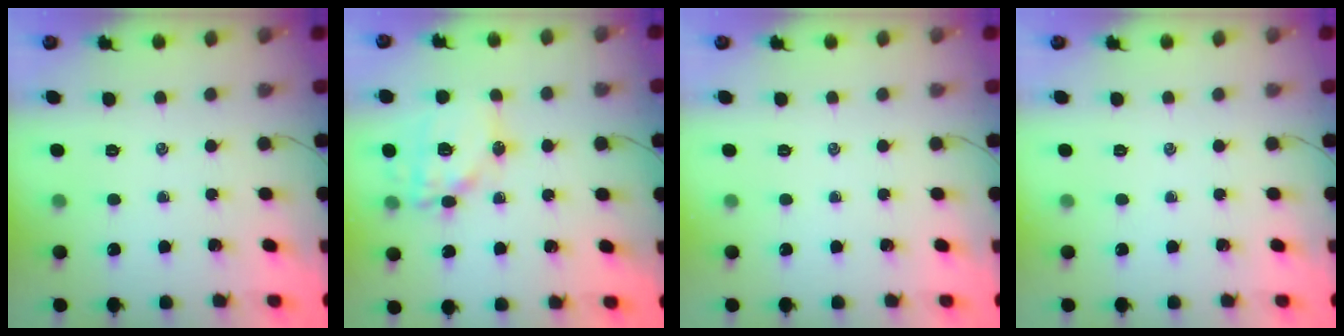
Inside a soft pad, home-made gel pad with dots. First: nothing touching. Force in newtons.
{"total": 12.8, "press": 12.7, "slide": 1.9}
{"total": 0.0}
{"total": 0.0}